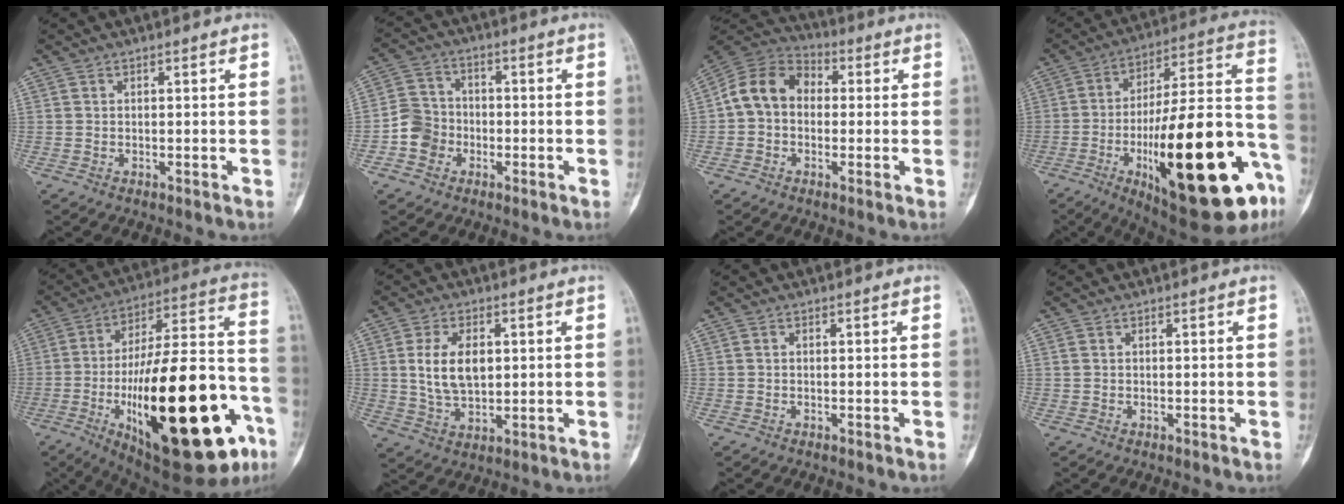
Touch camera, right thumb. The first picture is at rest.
{"total": 6.9, "force": [-2.2, 6.2, 2.1], "torque": [-0.014, 0.023, -0.047]}
{"total": 10.8, "force": [0.2, 8.5, 6.6], "torque": [-0.100, 0.035, -0.015]}
{"total": 34.7, "force": [-12.0, 10.8, 30.7], "torque": [-0.413, 0.042, -0.168]}
{"total": 38.7, "force": [-13.1, 14.0, 33.6], "torque": [-0.475, 0.043, -0.188]}
{"total": 9.3, "force": [1.5, 5.5, 7.3], "torque": [-0.127, -0.011, 0.037]}
{"total": 0.0}
{"total": 0.7, "force": [0.2, 0.6, 0.3], "torque": [-0.008, 0.004, 0.006]}